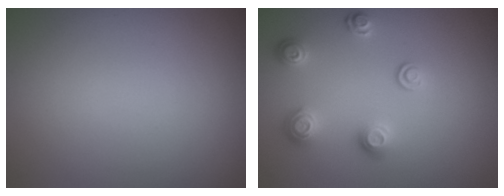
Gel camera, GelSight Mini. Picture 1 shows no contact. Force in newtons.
{"total": 2.5, "press": 2.3, "slide": 0.9}